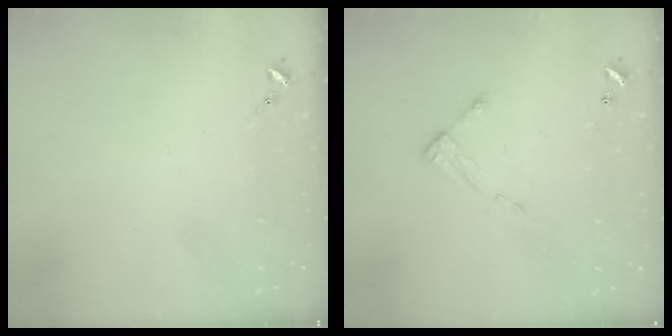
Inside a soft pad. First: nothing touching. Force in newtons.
{"total": 6.6, "press": 6.6, "slide": 0.5}